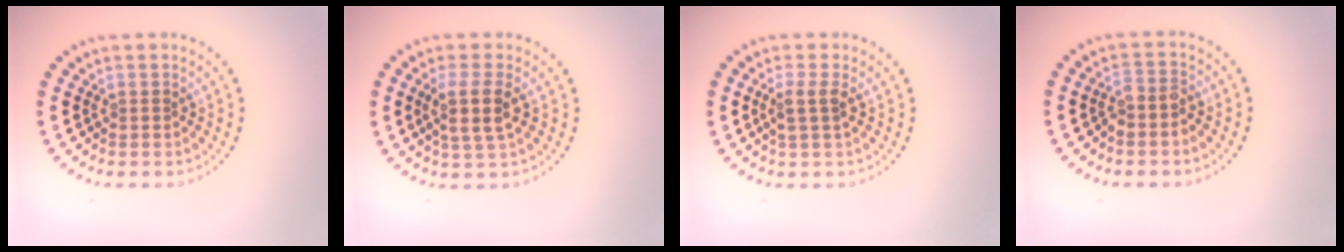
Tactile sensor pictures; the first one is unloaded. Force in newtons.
{"total": 2.9, "press": 2.6, "slide": 1.3}
{"total": 1.7, "press": 1.4, "slide": 1.0}
{"total": 1.7, "press": 1.4, "slide": 0.9}